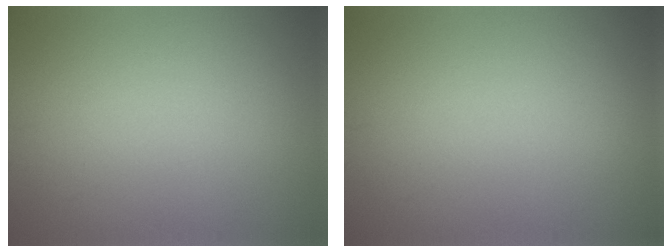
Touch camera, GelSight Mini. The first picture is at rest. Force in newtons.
{"total": 0.0}